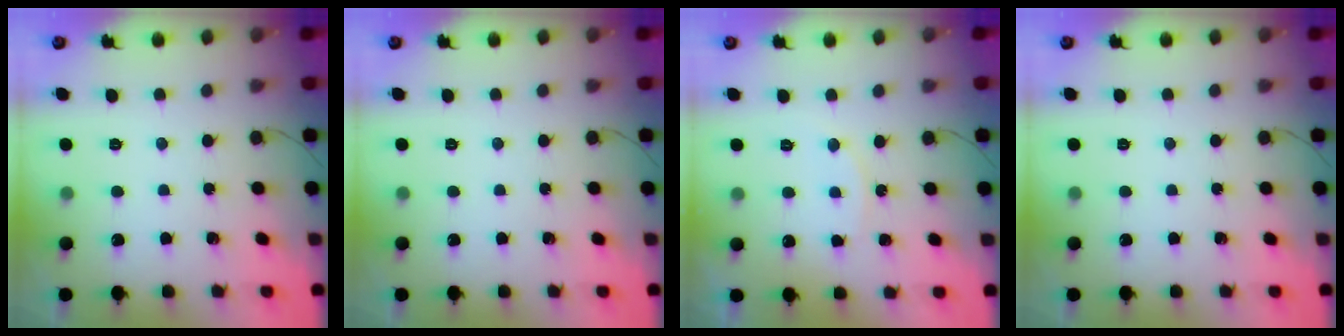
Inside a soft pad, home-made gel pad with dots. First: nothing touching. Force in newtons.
{"total": 0.0}
{"total": 5.9, "press": 5.9, "slide": 0.5}
{"total": 0.0}